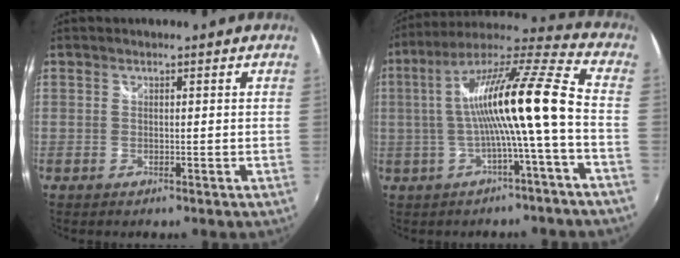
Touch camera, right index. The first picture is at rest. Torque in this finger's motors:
{"motor_torque": [1.63, -0.45, 1.05, 0.21]}